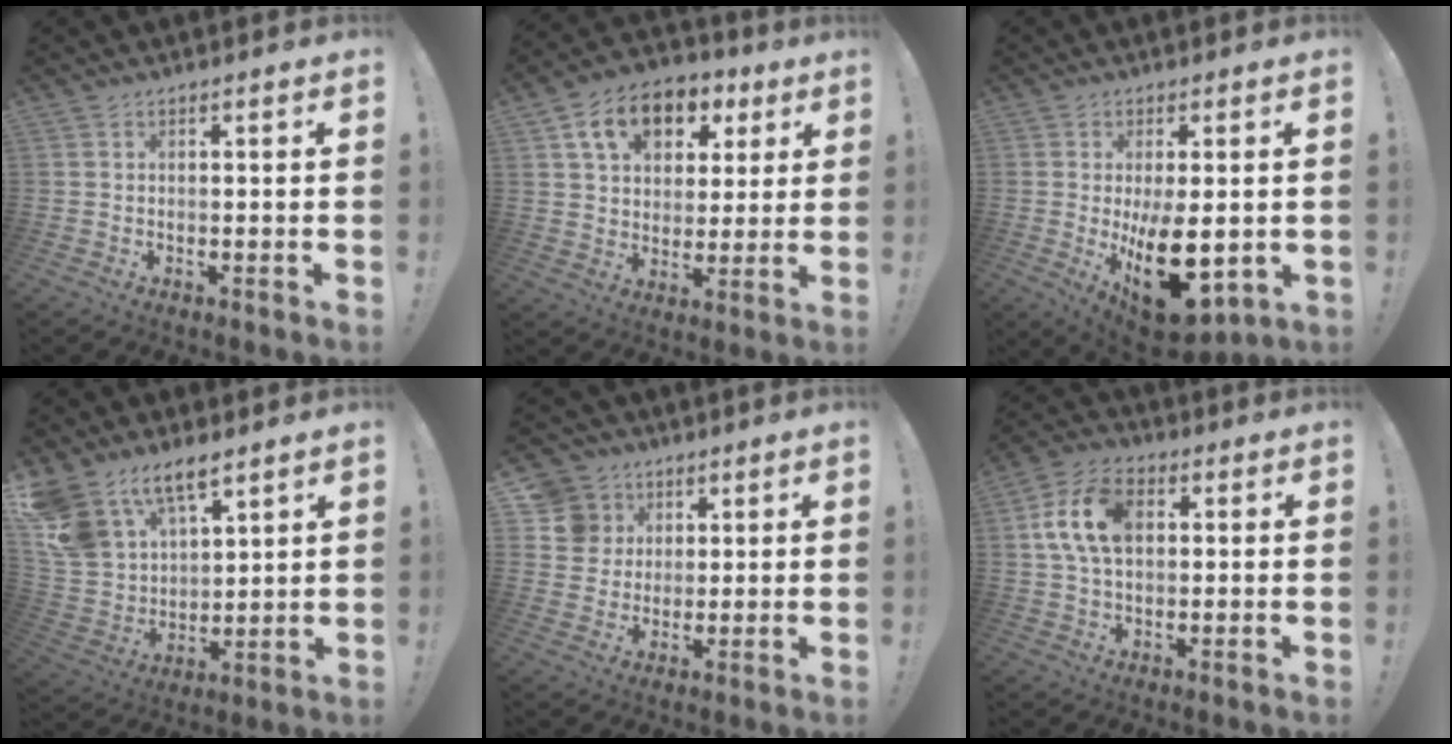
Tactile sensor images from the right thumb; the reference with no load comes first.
{"total": 13.8, "force": [6.5, 10.0, 7.1], "torque": [-0.104, -0.022, 0.121]}
{"total": 18.3, "force": [-1.7, 9.4, 15.6], "torque": [-0.234, -0.013, -0.003]}
{"total": 14.2, "force": [10.1, 7.8, 6.2], "torque": [-0.132, -0.069, 0.198]}
{"total": 9.7, "force": [3.4, 8.8, 2.2], "torque": [-0.023, -0.015, 0.072]}
{"total": 13.4, "force": [2.7, 8.7, 9.7], "torque": [-0.189, 0.014, 0.055]}